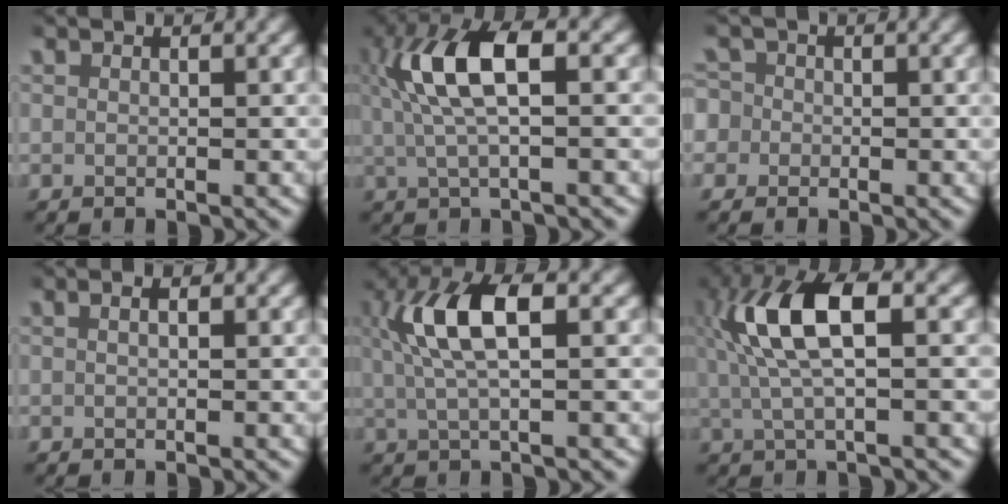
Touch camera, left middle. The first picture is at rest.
{"total": 8.1, "force": [1.4, 3.0, 7.4], "torque": [-0.151, 0.012, 0.021]}
{"total": 4.0, "force": [-0.1, 3.8, 1.2], "torque": [-0.030, 0.002, -0.014]}
{"total": 0.9, "force": [0.0, 0.3, 0.8], "torque": [-0.009, 0.006, -0.003]}
{"total": 6.8, "force": [1.1, 2.3, 6.2], "torque": [-0.129, 0.013, 0.017]}
{"total": 9.0, "force": [1.6, 3.6, 8.1], "torque": [-0.166, 0.009, 0.027]}